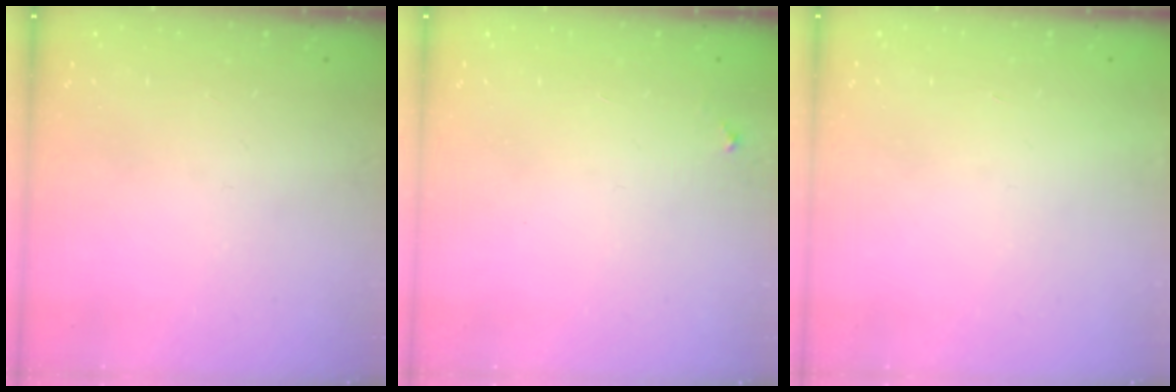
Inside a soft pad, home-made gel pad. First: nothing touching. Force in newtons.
{"total": 3.3, "press": 3.2, "slide": 0.3}
{"total": 1.7, "press": 1.7, "slide": 0.1}